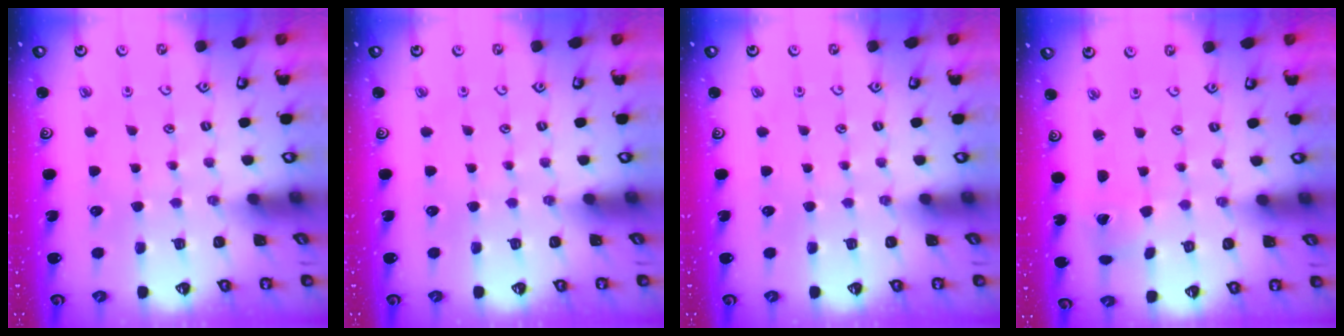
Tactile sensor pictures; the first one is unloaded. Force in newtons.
{"total": 0.0}
{"total": 0.0}
{"total": 1.6, "press": 1.6, "slide": 0.1}